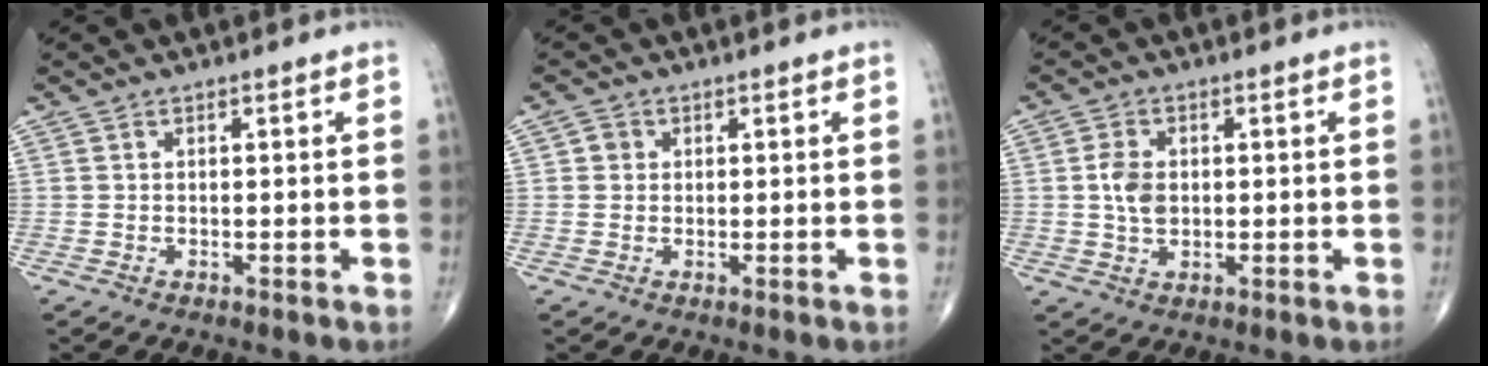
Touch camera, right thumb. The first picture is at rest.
{"total": 1.7, "force": [0.3, 1.6, 0.4], "torque": [0.000, 0.001, 0.002]}
{"total": 4.7, "force": [0.3, 3.2, 3.4], "torque": [-0.059, -0.001, 0.004]}